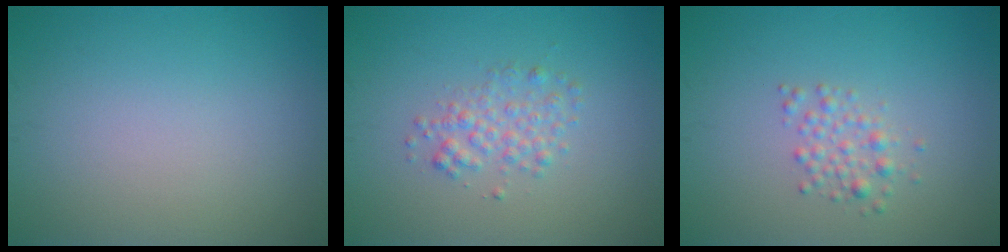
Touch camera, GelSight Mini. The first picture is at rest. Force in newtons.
{"total": 2.1, "press": 2.1, "slide": 0.1}
{"total": 1.7, "press": 1.7, "slide": 0.0}